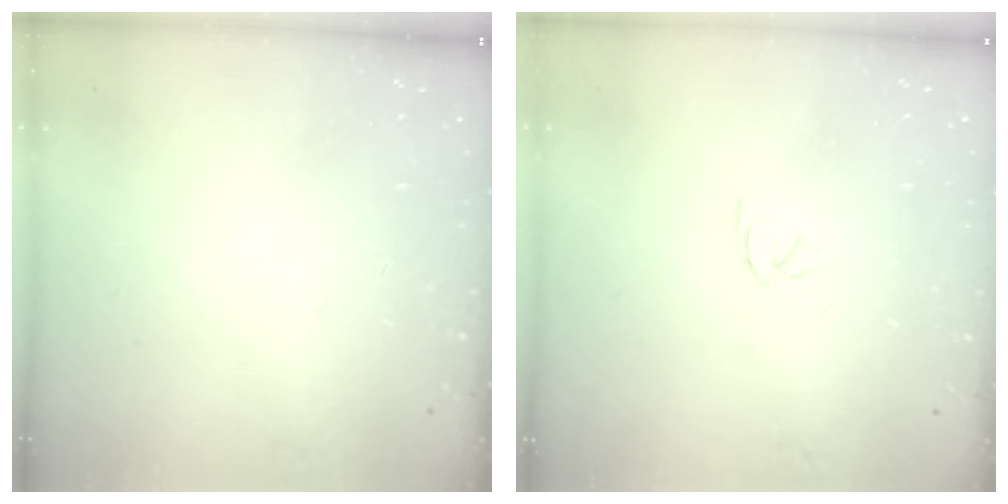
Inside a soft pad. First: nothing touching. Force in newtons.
{"total": 2.1, "press": 2.1, "slide": 0.4}